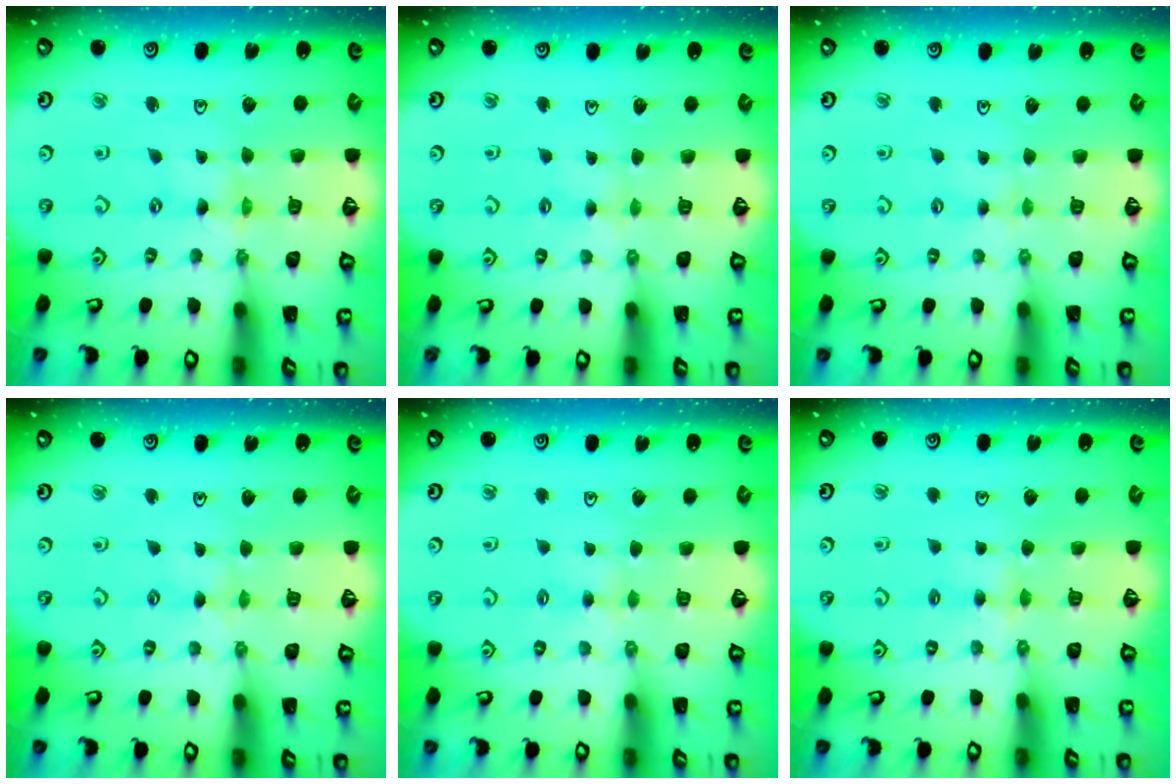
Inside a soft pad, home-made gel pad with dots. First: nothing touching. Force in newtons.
{"total": 1.9, "press": 1.8, "slide": 0.4}
{"total": 1.5, "press": 1.5, "slide": 0.3}
{"total": 1.8, "press": 1.8, "slide": 0.4}
{"total": 3.0, "press": 2.9, "slide": 0.4}
{"total": 4.4, "press": 4.3, "slide": 0.7}